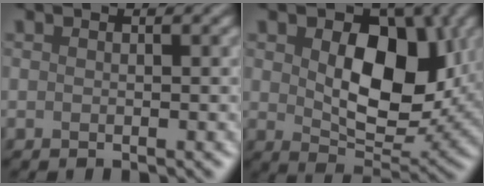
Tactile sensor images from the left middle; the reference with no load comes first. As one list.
[{"total": 7.4, "force": [1.1, 4.3, 5.9], "torque": [-0.124, -0.001, 0.042]}]